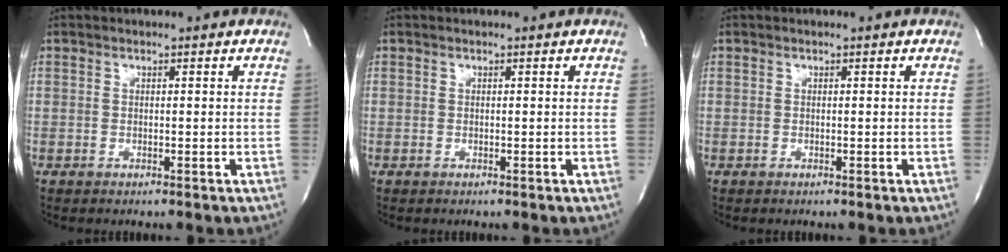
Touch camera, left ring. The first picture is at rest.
{"total": 0.0}
{"total": 0.0}